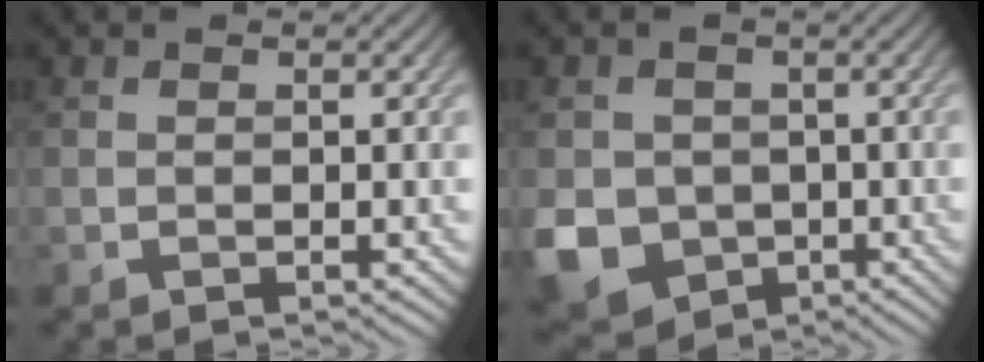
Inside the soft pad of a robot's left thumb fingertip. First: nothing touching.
{"total": 9.0, "force": [-2.4, 7.8, 3.9], "torque": [-0.113, -0.033, -0.056]}